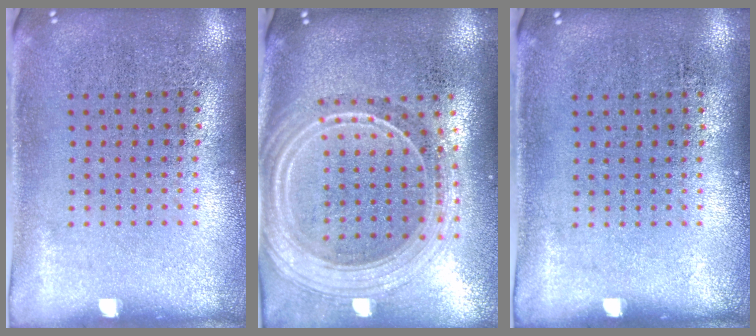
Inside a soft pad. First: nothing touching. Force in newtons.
{"total": 2.5, "press": 2.2, "slide": 1.3}
{"total": 0.0}